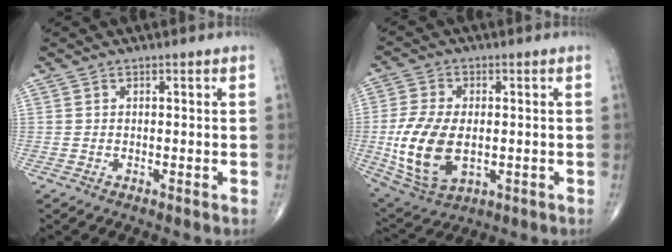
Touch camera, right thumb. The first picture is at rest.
{"total": 14.4, "force": [-1.6, 8.5, 11.5], "torque": [-0.234, -0.010, -0.015]}